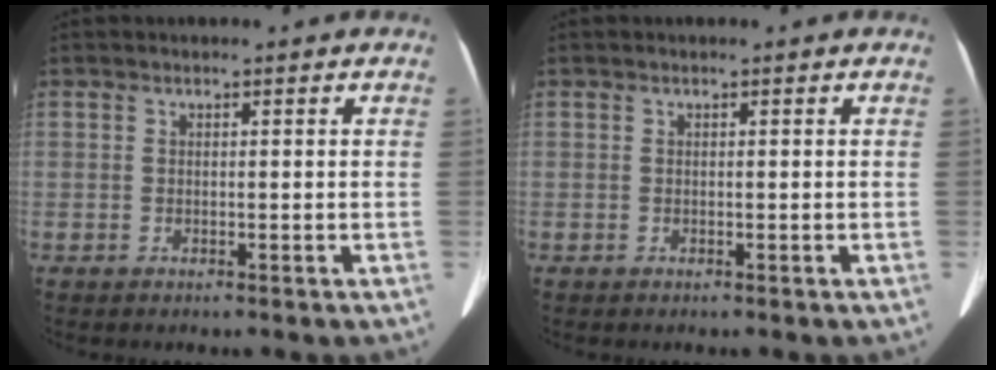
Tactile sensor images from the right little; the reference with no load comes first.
{"total": 0.0}